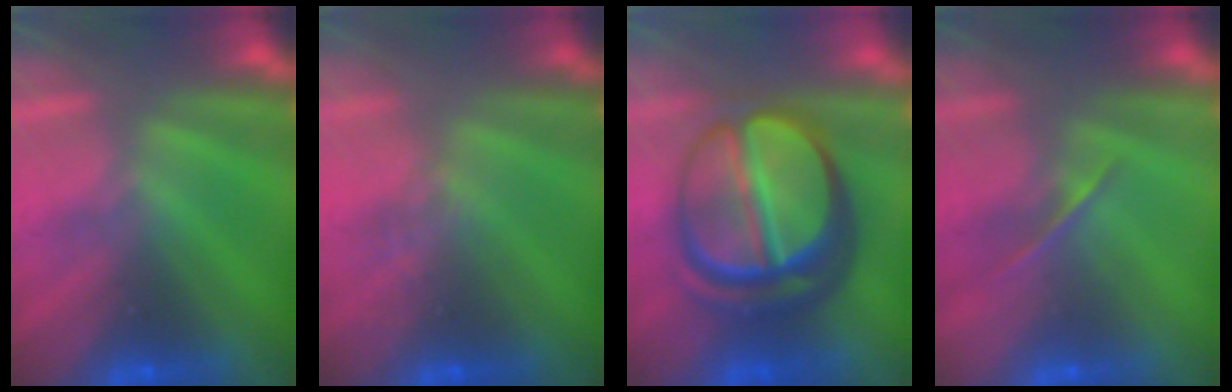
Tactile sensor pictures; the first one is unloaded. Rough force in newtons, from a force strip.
{"total": 2.4}
{"total": 9.0}
{"total": 1.4}